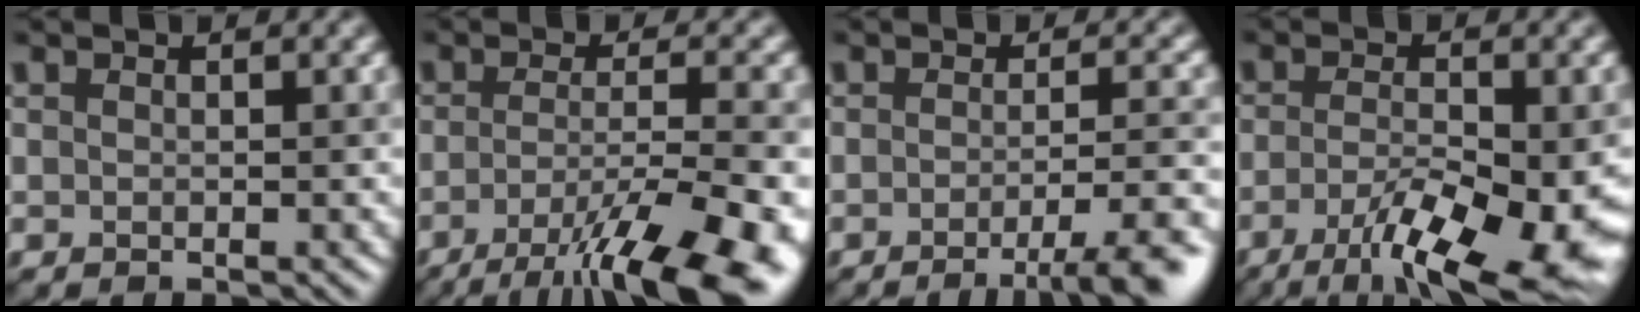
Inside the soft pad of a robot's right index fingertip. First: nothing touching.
{"total": 12.1, "force": [-6.9, 2.8, 9.6], "torque": [-0.154, -0.010, -0.104]}
{"total": 6.0, "force": [-3.1, 1.2, 5.0], "torque": [-0.064, -0.002, -0.044]}
{"total": 10.5, "force": [-5.0, 2.8, 8.8], "torque": [-0.151, -0.021, -0.078]}